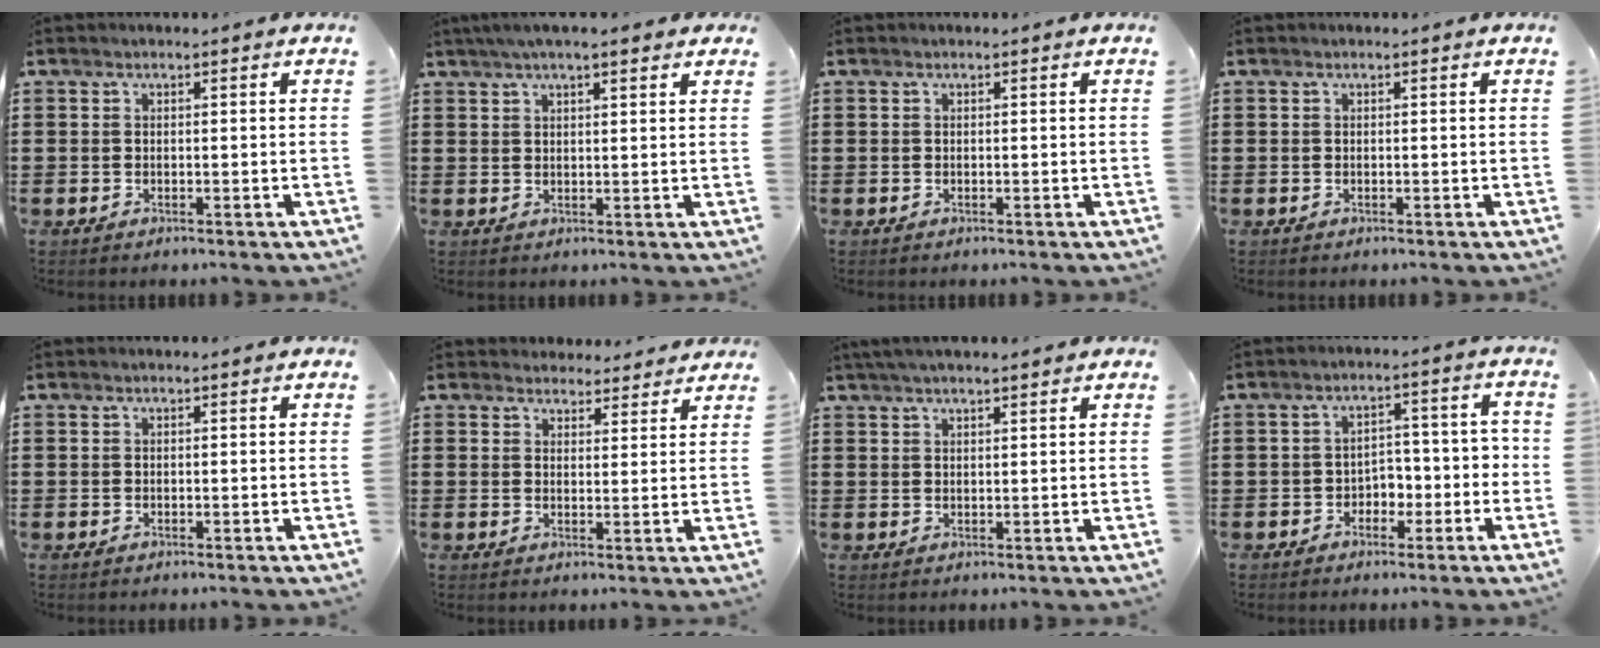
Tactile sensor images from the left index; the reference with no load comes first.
{"total": 3.8, "force": [2.9, 0.5, 2.4], "torque": [-0.054, 0.005, 0.051]}
{"total": 0.0}
{"total": 0.0}
{"total": 0.0}
{"total": 3.3, "force": [3.1, 1.0, 0.0], "torque": [-0.011, -0.007, 0.060]}
{"total": 2.1, "force": [1.8, 0.1, 1.1], "torque": [-0.024, 0.003, 0.034]}
{"total": 3.6, "force": [-2.2, 2.5, 1.4], "torque": [-0.035, 0.010, -0.049]}